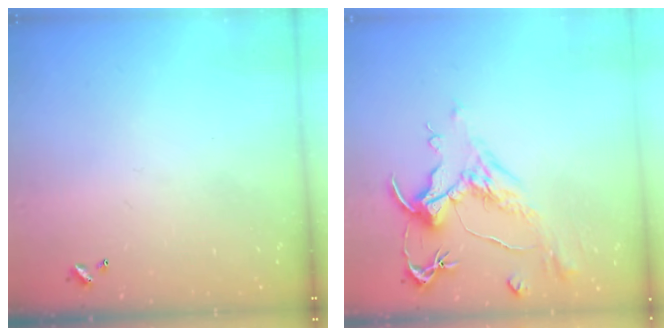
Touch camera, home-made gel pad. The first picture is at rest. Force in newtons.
{"total": 1.6, "press": 0.8, "slide": 1.5}